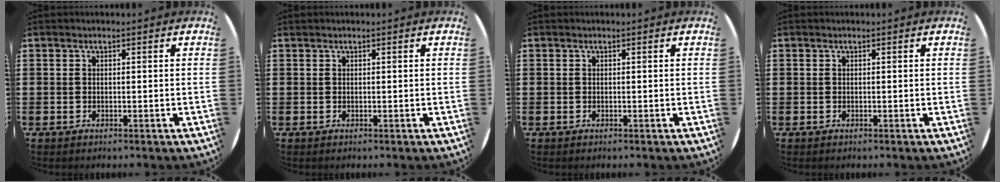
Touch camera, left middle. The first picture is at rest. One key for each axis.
{"total": 0.0}
{"total": 0.0}
{"total": 0.0}